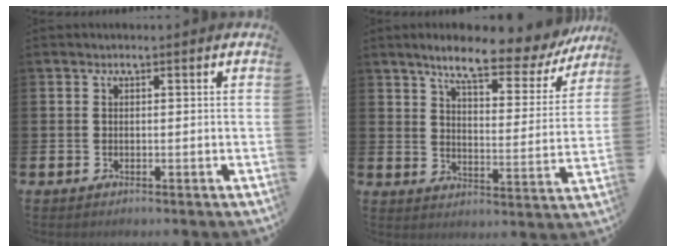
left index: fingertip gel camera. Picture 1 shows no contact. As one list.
[{"total": 8.7, "force": [7.5, 1.7, 4.1], "torque": [-0.087, -0.046, 0.123]}]